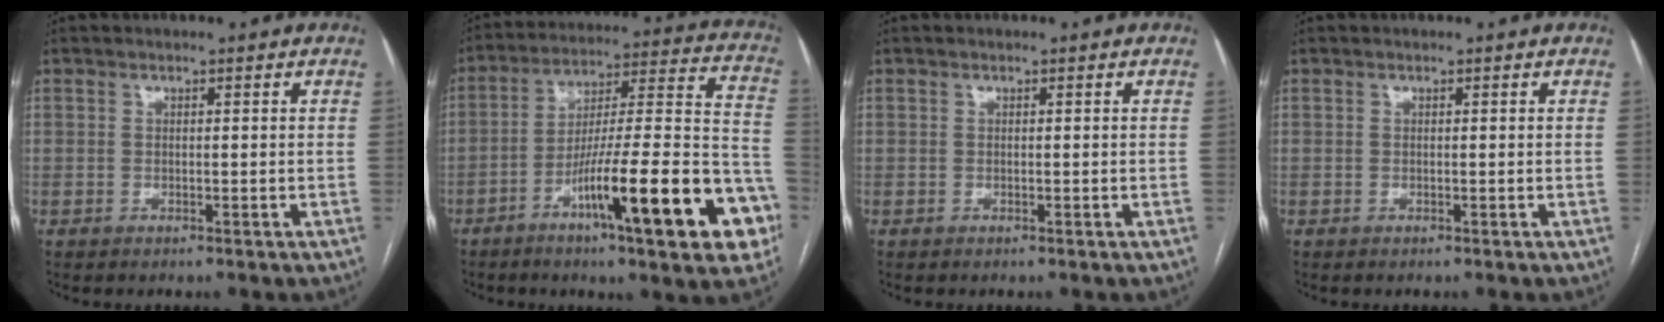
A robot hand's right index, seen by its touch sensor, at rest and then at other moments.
{"total": 23.3, "force": [-10.3, 2.4, 20.7], "torque": [-0.254, 0.005, -0.155]}
{"total": 0.0}
{"total": 0.0}